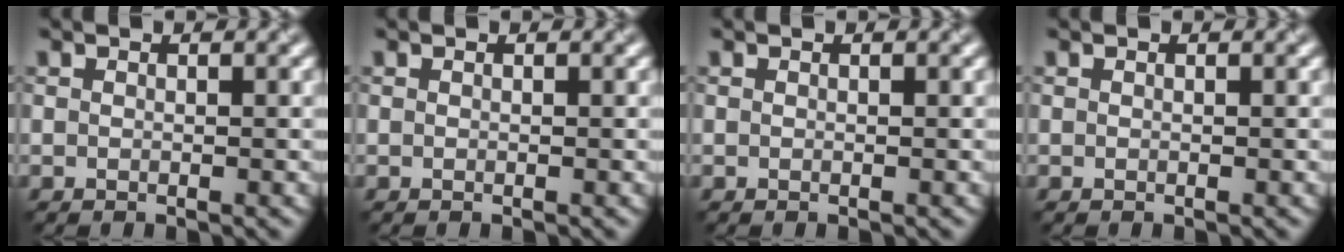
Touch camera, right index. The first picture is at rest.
{"total": 0.0}
{"total": 0.0}
{"total": 0.0}